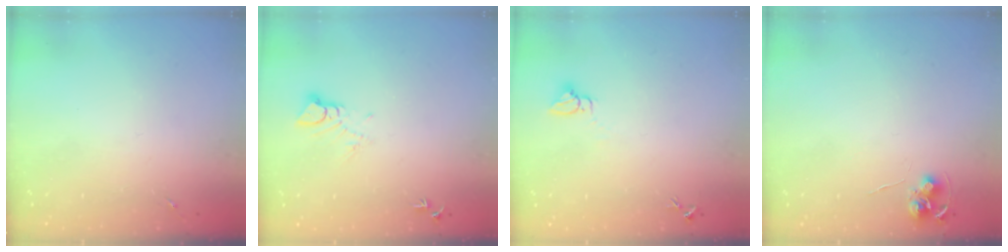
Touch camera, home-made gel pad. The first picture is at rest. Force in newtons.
{"total": 4.7, "press": 4.7, "slide": 0.3}
{"total": 2.7, "press": 2.7, "slide": 0.1}
{"total": 7.9, "press": 7.9, "slide": 0.5}